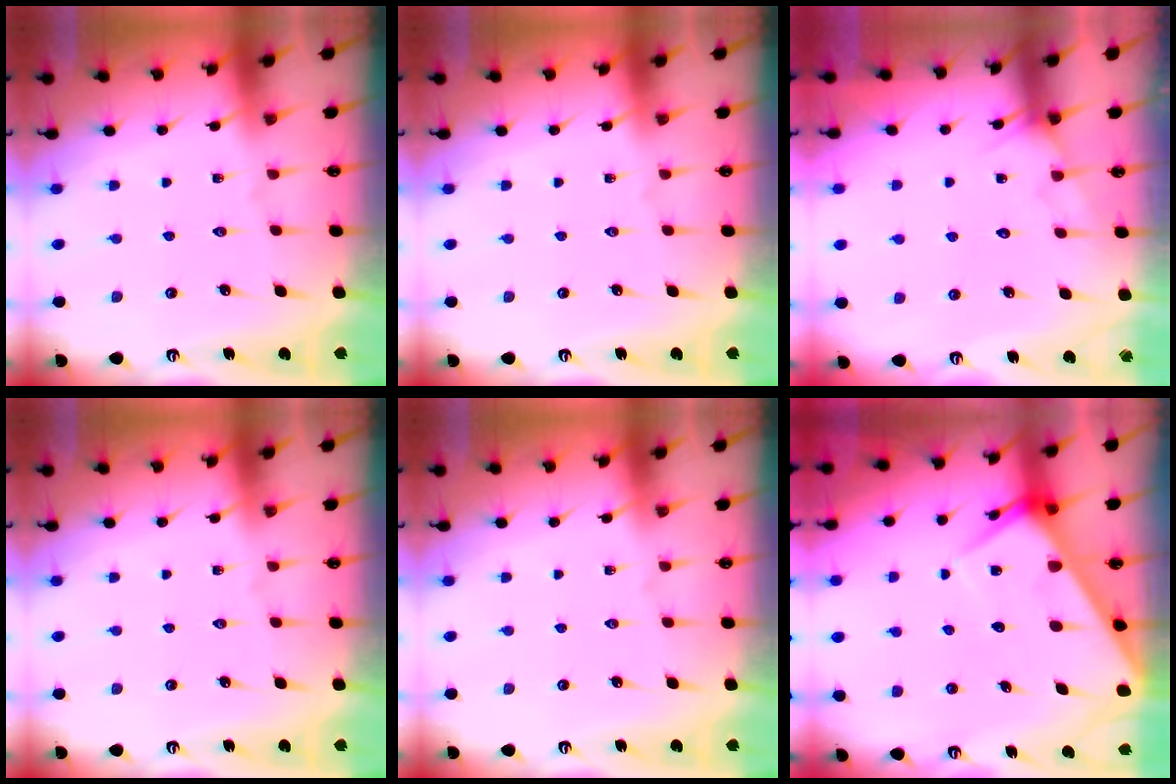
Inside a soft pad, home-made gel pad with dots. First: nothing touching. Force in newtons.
{"total": 0.0}
{"total": 5.4, "press": 5.3, "slide": 0.5}
{"total": 0.0}
{"total": 0.0}
{"total": 6.8, "press": 6.8, "slide": 0.4}